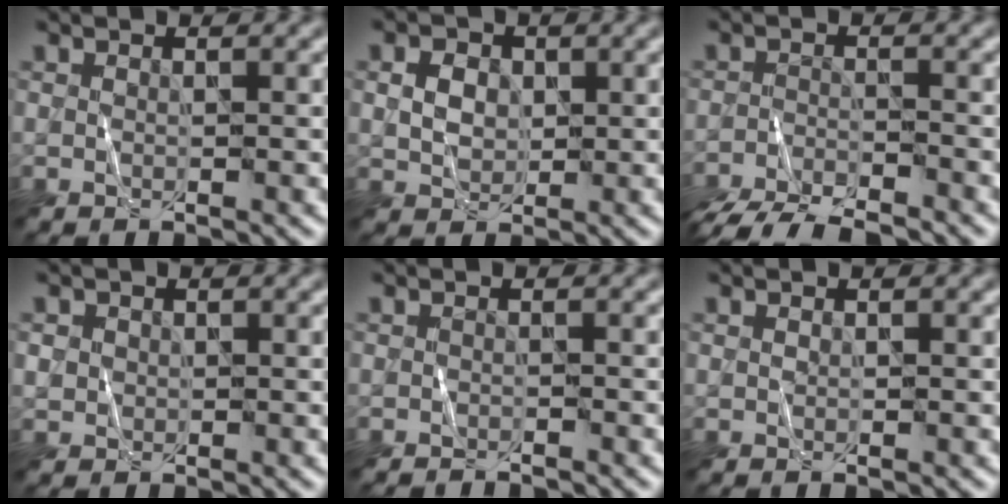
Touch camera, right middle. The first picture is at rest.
{"total": 2.3, "force": [0.6, 1.8, 1.2], "torque": [-0.022, 0.001, 0.009]}
{"total": 7.6, "force": [-6.9, 1.6, 2.7], "torque": [-0.055, -0.026, -0.112]}
{"total": 1.1, "force": [0.1, 1.1, 0.2], "torque": [0.003, -0.003, 0.003]}
{"total": 1.3, "force": [-1.3, 0.1, 0.3], "torque": [-0.002, -0.004, -0.019]}
{"total": 0.0}